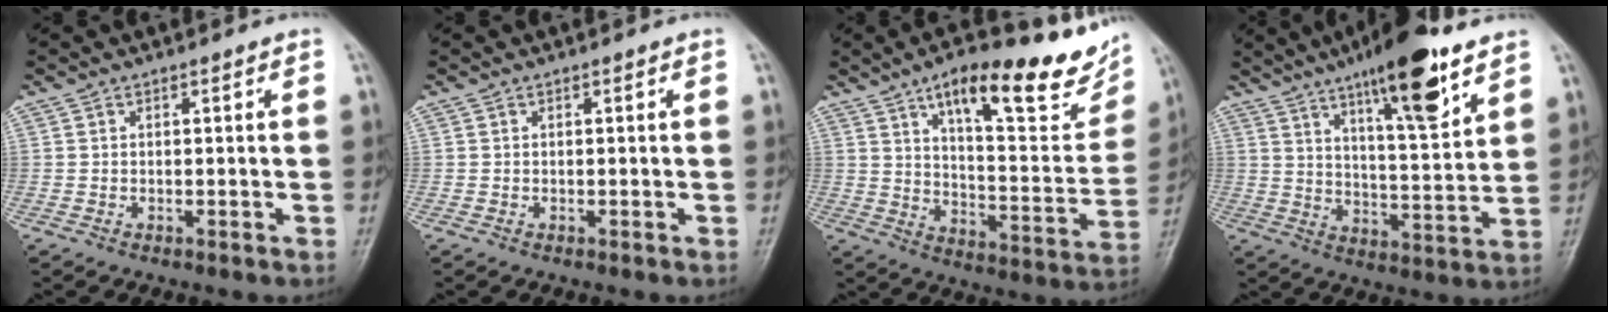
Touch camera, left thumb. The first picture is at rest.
{"total": 0.0}
{"total": 24.5, "force": [14.8, 8.0, 17.8], "torque": [-0.201, -0.045, 0.219]}
{"total": 17.0, "force": [10.4, 4.3, 12.8], "torque": [-0.179, -0.051, 0.168]}